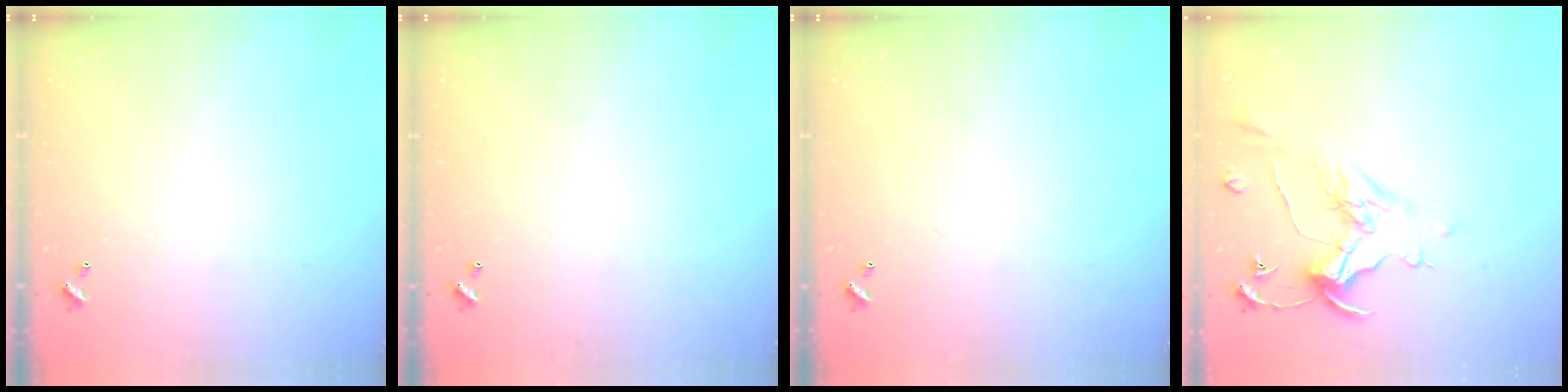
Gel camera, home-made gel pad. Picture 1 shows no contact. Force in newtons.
{"total": 0.0}
{"total": 0.0}
{"total": 0.8, "press": 0.7, "slide": 0.5}